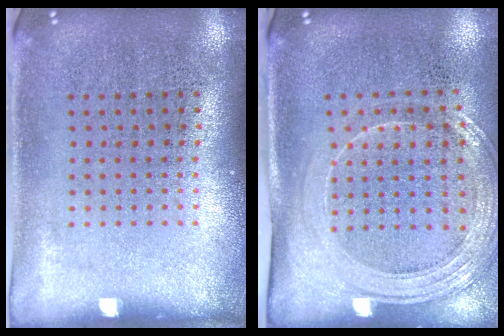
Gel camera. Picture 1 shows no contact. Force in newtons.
{"total": 1.9, "press": 1.7, "slide": 0.9}